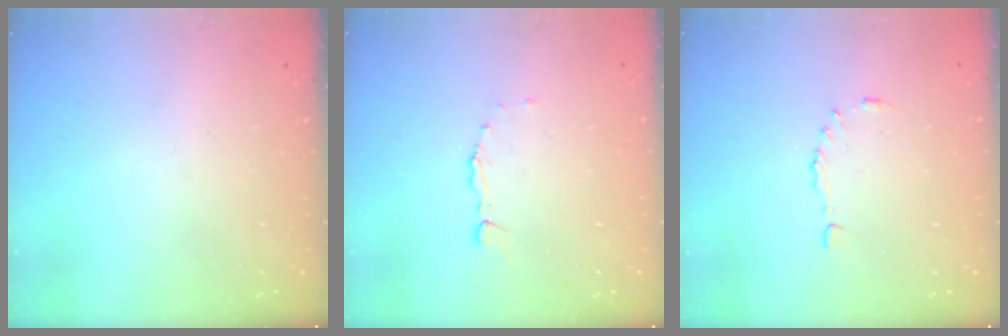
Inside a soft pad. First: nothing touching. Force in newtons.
{"total": 1.7, "press": 1.7, "slide": 0.4}
{"total": 4.2, "press": 4.1, "slide": 0.5}